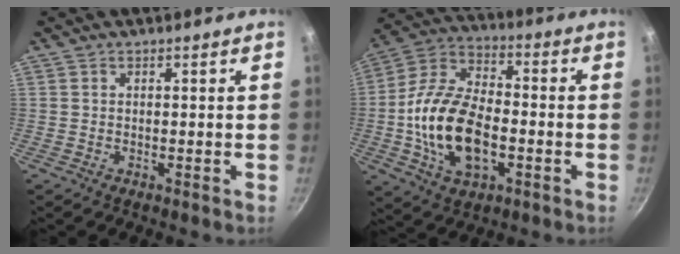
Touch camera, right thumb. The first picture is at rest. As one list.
[{"total": 18.8, "force": [-3.5, 10.7, 15.0], "torque": [-0.269, 0.031, -0.072]}]